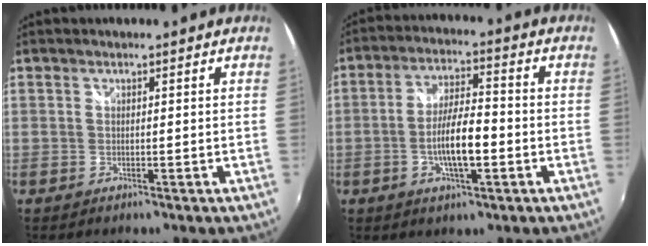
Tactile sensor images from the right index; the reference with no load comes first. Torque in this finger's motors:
{"motor_torque": [1.42, -0.36, 0.75, 0.15]}